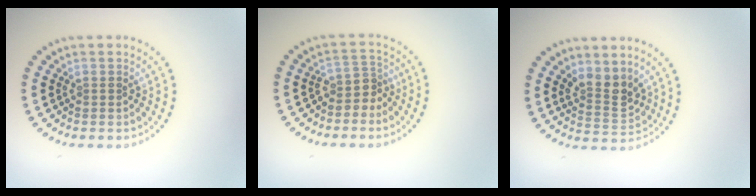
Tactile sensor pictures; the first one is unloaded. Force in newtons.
{"total": 2.3, "press": 1.6, "slide": 1.7}
{"total": 3.0, "press": 2.6, "slide": 1.5}